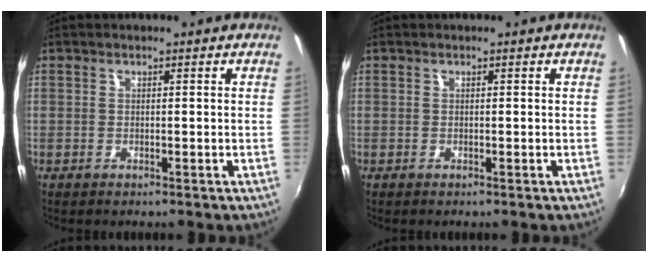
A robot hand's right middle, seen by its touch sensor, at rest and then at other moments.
{"total": 0.0}